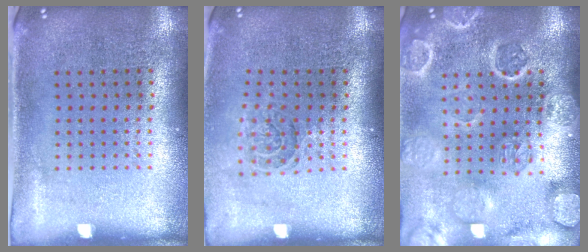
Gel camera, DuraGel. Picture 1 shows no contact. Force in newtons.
{"total": 1.4, "press": 1.2, "slide": 0.8}
{"total": 3.7, "press": 3.3, "slide": 1.7}